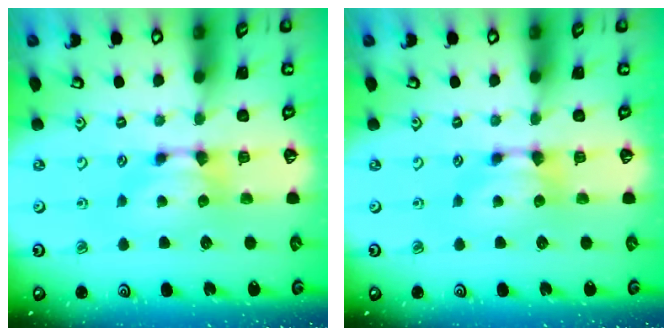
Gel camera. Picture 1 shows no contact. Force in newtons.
{"total": 0.0}